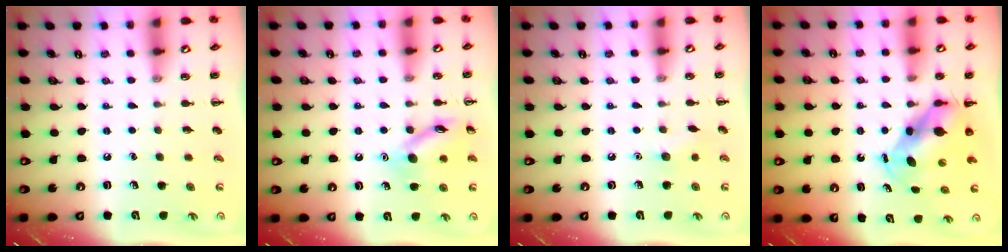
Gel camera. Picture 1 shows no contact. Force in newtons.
{"total": 12.3, "press": 12.3, "slide": 0.7}
{"total": 5.7, "press": 5.6, "slide": 1.1}
{"total": 5.6, "press": 5.5, "slide": 1.3}